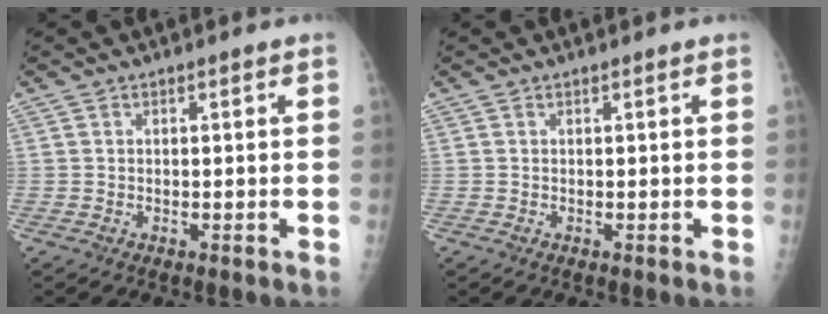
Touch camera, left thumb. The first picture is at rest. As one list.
[{"total": 0.0}]